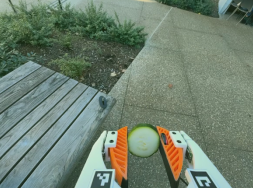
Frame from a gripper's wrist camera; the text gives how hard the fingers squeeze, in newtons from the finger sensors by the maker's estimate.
{"total": 8.0, "left": 7.9, "right": 8.0}